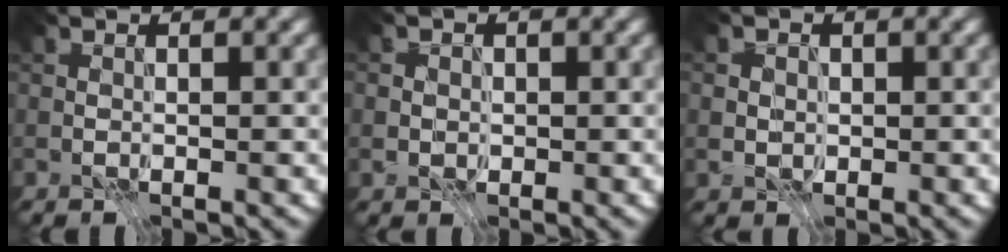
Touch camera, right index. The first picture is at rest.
{"total": 1.5, "force": [0.1, 1.4, 0.4], "torque": [0.004, 0.000, -0.005]}
{"total": 2.3, "force": [0.5, 2.0, 1.0], "torque": [-0.006, 0.010, -0.002]}